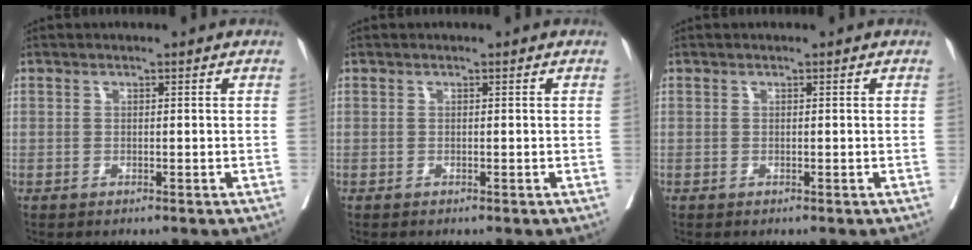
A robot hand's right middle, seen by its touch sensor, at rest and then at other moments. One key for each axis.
{"total": 0.0}
{"total": 0.0}